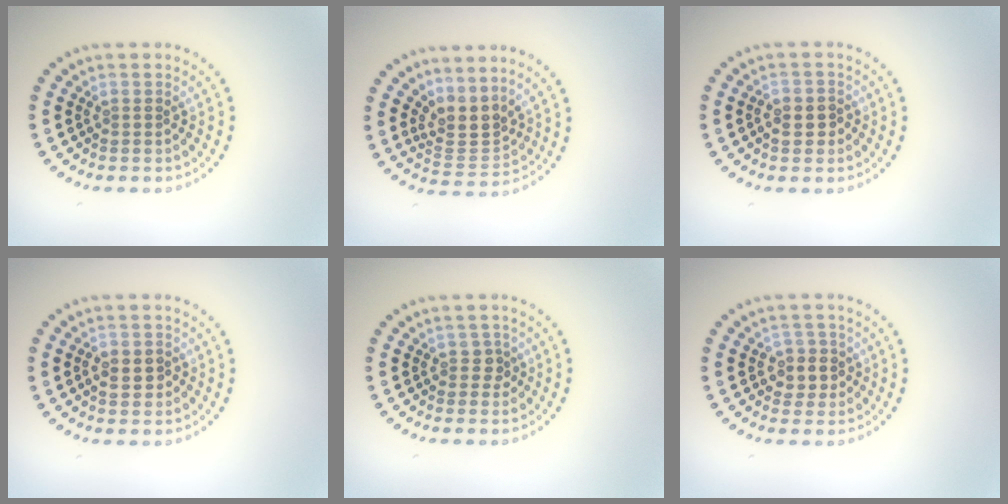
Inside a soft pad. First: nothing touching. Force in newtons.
{"total": 3.0, "press": 2.1, "slide": 2.1}
{"total": 2.2, "press": 2.1, "slide": 0.5}
{"total": 2.1, "press": 2.1, "slide": 0.4}
{"total": 1.2, "press": 1.0, "slide": 0.6}
{"total": 2.1, "press": 2.0, "slide": 0.8}